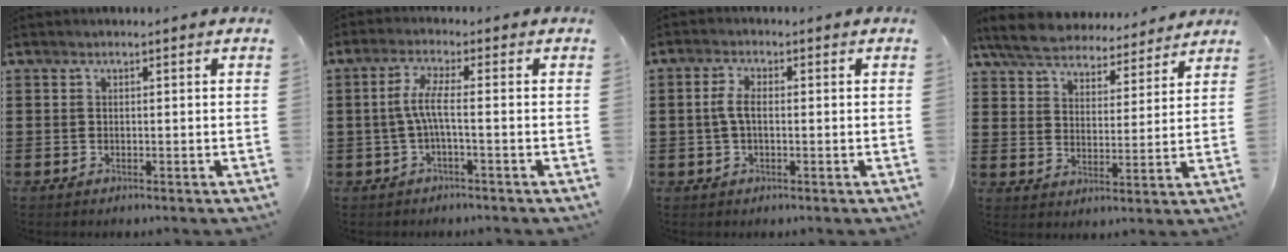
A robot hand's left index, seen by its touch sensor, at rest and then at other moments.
{"total": 4.7, "force": [-0.8, 0.6, 4.6], "torque": [-0.102, -0.003, -0.024]}
{"total": 3.6, "force": [-0.2, 1.6, 3.2], "torque": [-0.077, 0.000, -0.009]}
{"total": 6.3, "force": [6.0, 1.1, 1.3], "torque": [-0.057, -0.036, 0.105]}